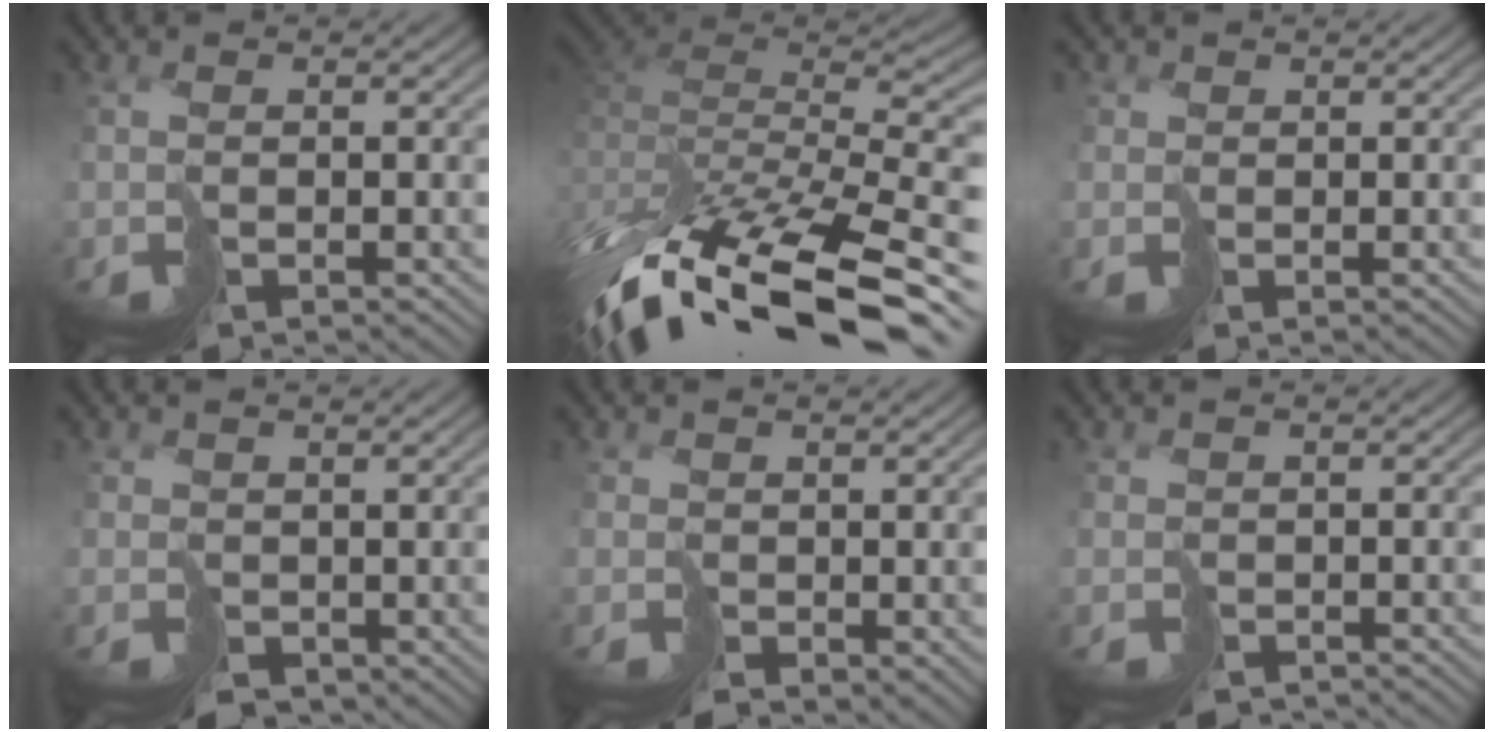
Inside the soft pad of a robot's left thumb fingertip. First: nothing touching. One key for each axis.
{"total": 15.4, "fx": -7.3, "fy": 6.4, "fz": 11.9, "tx": -0.248, "ty": -0.007, "tz": -0.117}
{"total": 0.9, "fx": 0.1, "fy": 0.8, "fz": -0.5, "tx": 0.016, "ty": 0.001, "tz": 0.004}
{"total": 1.6, "fx": 0.6, "fy": 1.5, "fz": 0.2, "tx": -0.012, "ty": -0.003, "tz": 0.013}
{"total": 1.7, "fx": 0.1, "fy": 1.4, "fz": 0.9, "tx": -0.021, "ty": -0.004, "tz": 0.007}
{"total": 1.3, "fx": -1.0, "fy": 0.8, "fz": -0.3, "tx": 0.010, "ty": -0.007, "tz": -0.011}